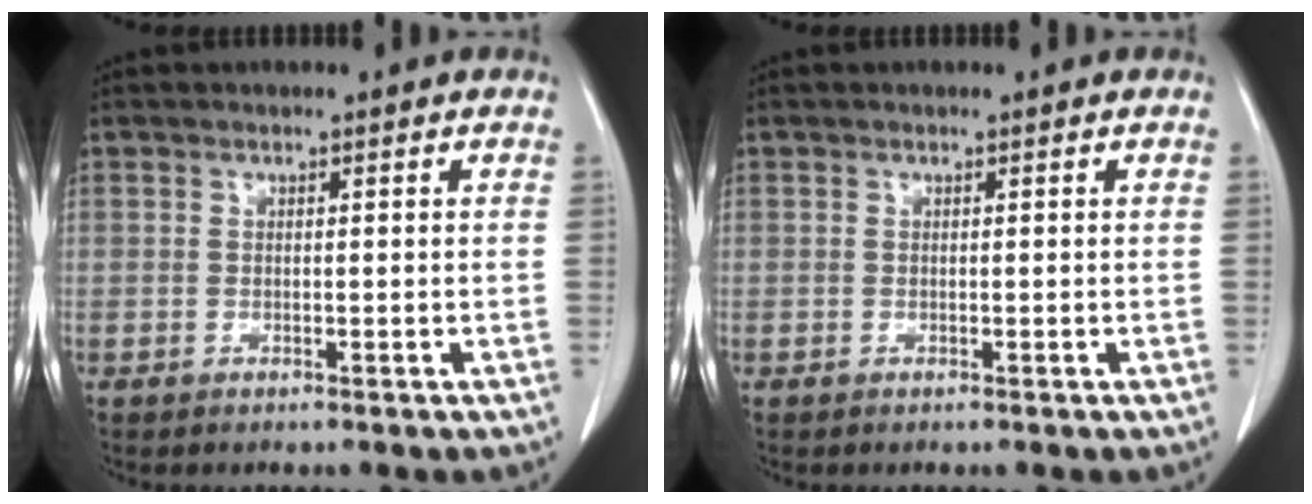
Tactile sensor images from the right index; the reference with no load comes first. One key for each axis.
{"total": 0.0}